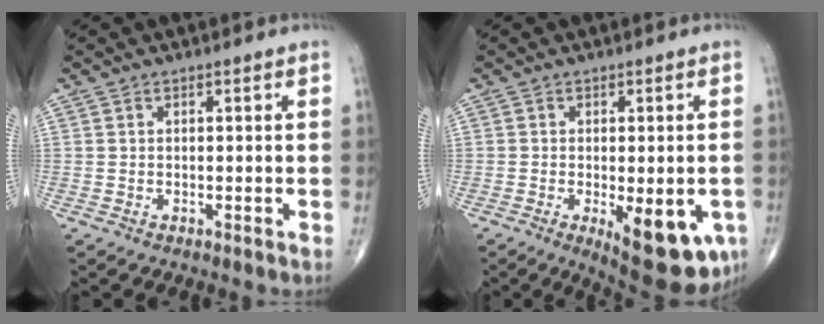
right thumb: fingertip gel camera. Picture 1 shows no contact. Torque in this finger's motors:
{"motor_torque": [1.37, 1.25, 0.45, -0.60, 0.25]}